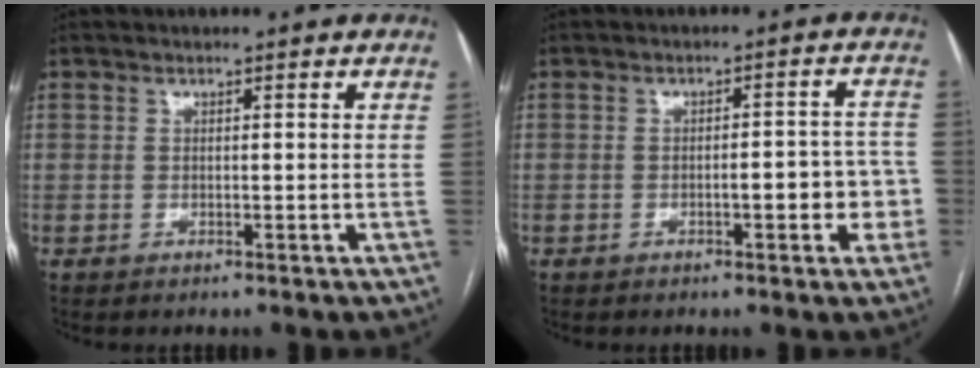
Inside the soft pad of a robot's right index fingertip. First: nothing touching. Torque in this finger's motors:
{"motor_torque": [0.77, -0.18, 0.35, 0.05]}